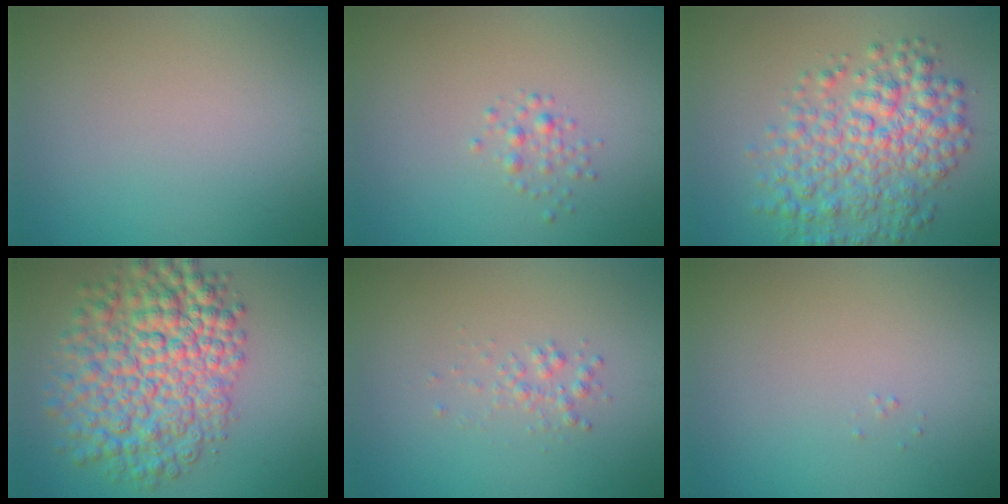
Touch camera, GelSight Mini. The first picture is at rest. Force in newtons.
{"total": 1.2, "press": 1.2, "slide": 0.0}
{"total": 6.7, "press": 6.7, "slide": 0.1}
{"total": 9.7, "press": 9.6, "slide": 0.3}
{"total": 1.1, "press": 1.1, "slide": 0.1}
{"total": 0.0}